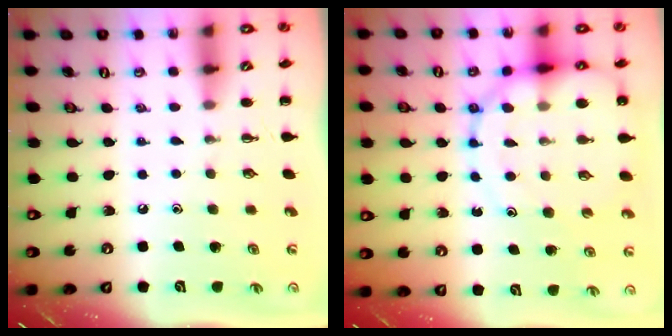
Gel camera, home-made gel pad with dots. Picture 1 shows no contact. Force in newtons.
{"total": 14.7, "press": 14.4, "slide": 2.9}